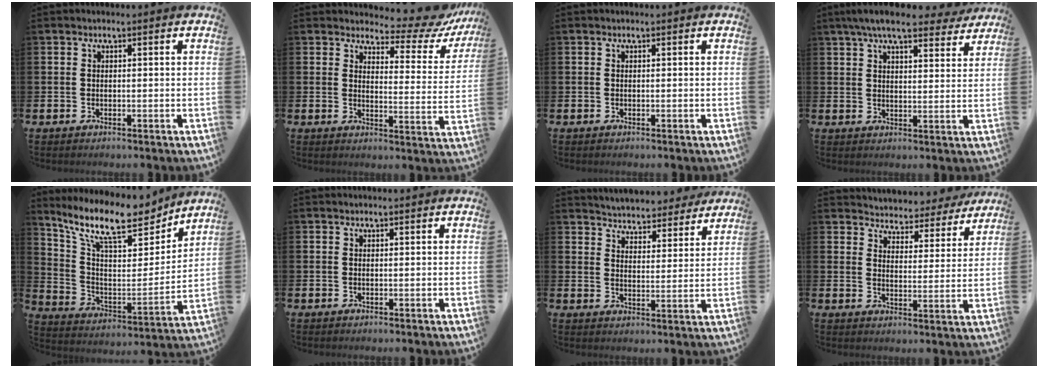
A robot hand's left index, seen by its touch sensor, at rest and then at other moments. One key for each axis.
{"total": 5.8, "fx": 5.2, "fy": 2.0, "fz": 1.6, "tx": -0.029, "ty": -0.052, "tz": 0.080}
{"total": 0.0}
{"total": 7.7, "fx": 6.8, "fy": 1.5, "fz": 3.2, "tx": -0.071, "ty": -0.022, "tz": 0.121}
{"total": 13.0, "fx": 10.9, "fy": 3.5, "fz": 6.1, "tx": -0.148, "ty": -0.068, "tz": 0.188}
{"total": 0.0}
{"total": 5.0, "fx": 4.9, "fy": 0.7, "fz": -0.1, "tx": -0.015, "ty": -0.042, "tz": 0.084}
{"total": 4.2, "fx": 4.1, "fy": 1.0, "fz": -0.2, "tx": -0.016, "ty": -0.039, "tz": 0.066}